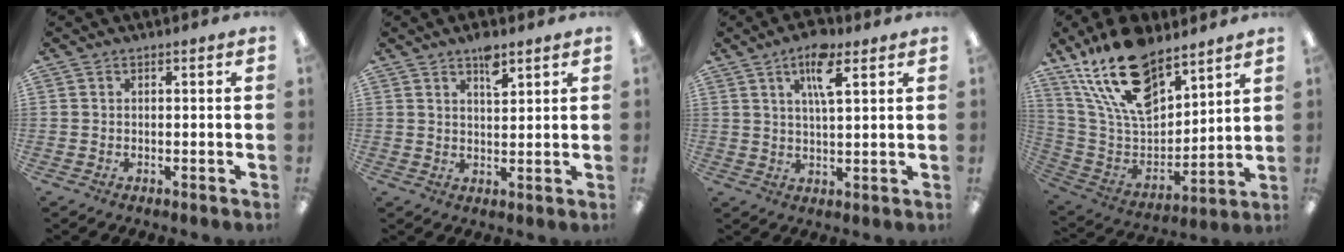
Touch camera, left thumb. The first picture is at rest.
{"total": 4.8, "force": [3.4, 1.7, 2.9], "torque": [-0.039, -0.016, 0.056]}
{"total": 8.3, "force": [4.6, 2.7, 6.4], "torque": [-0.105, -0.006, 0.073]}
{"total": 21.6, "force": [14.4, 10.5, 12.2], "torque": [-0.247, -0.073, 0.257]}